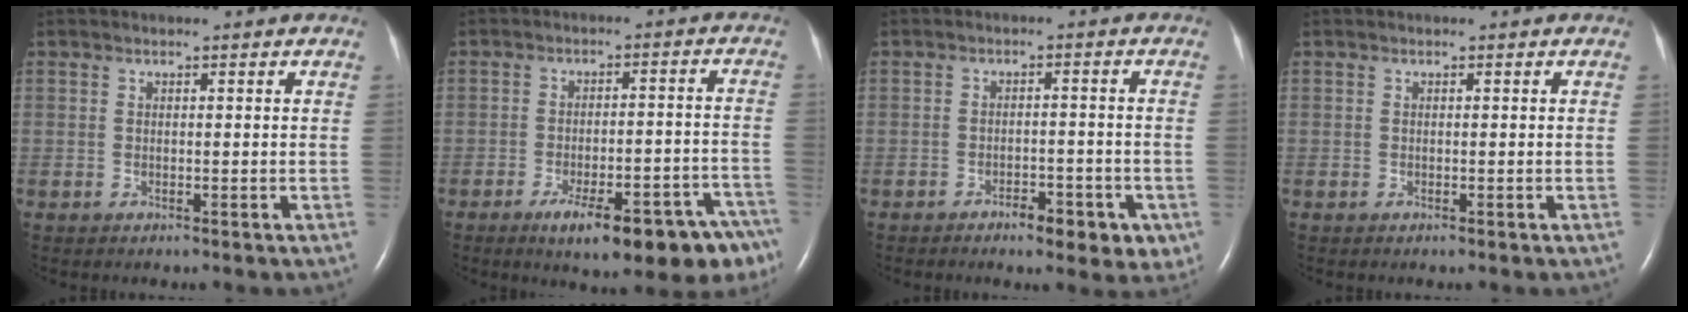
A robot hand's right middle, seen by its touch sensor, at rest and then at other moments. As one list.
[{"total": 15.9, "force": [-10.8, 4.2, 10.9], "torque": [-0.081, 0.033, -0.147]}, {"total": 6.2, "force": [-3.4, 2.6, 4.5], "torque": [-0.048, 0.007, -0.041]}, {"total": 0.0}]